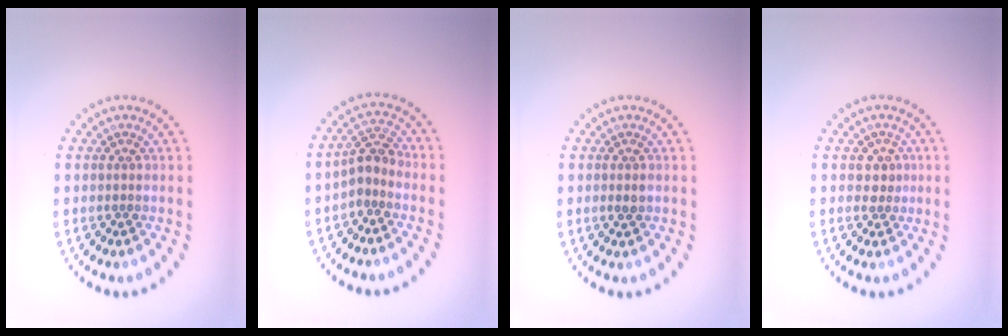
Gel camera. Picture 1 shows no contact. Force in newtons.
{"total": 2.5, "press": 2.1, "slide": 1.5}
{"total": 0.8, "press": 0.7, "slide": 0.3}
{"total": 1.3, "press": 1.2, "slide": 0.5}